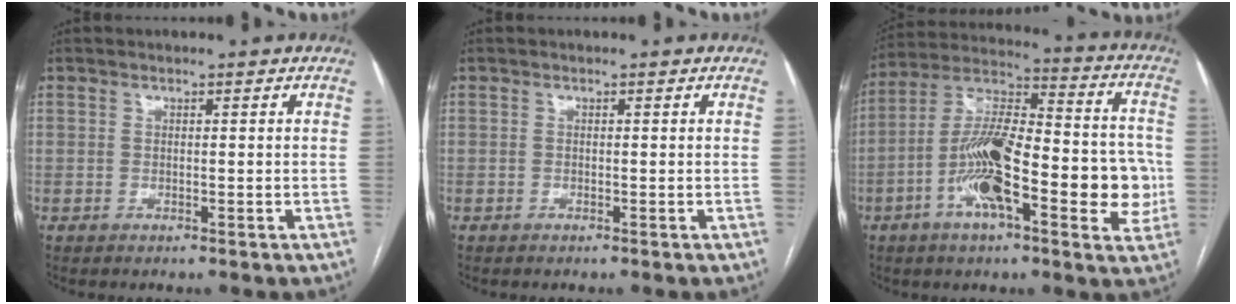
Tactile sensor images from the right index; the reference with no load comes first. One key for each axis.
{"total": 0.0}
{"total": 20.2, "fx": -4.8, "fy": 6.1, "fz": 18.6, "tx": -0.310, "ty": 0.026, "tz": -0.078}